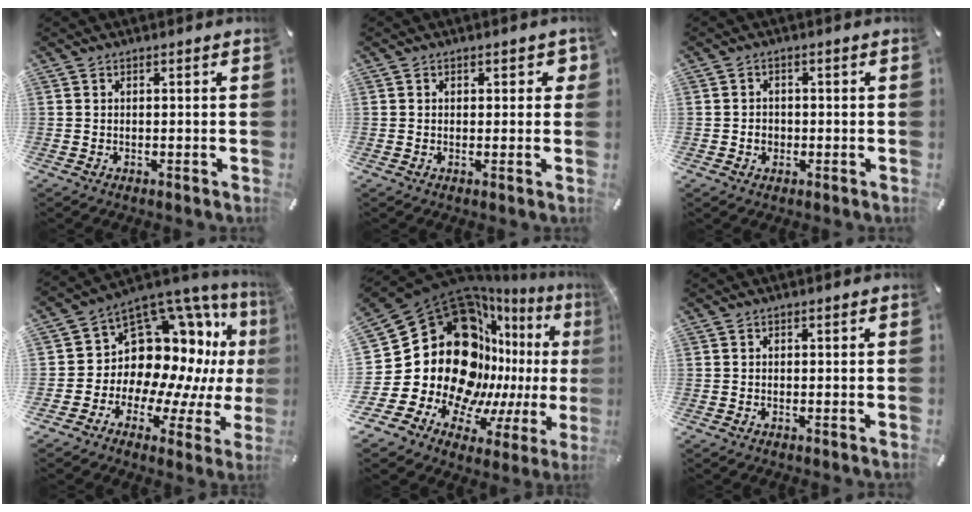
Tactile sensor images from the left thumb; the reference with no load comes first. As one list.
[{"total": 1.9, "force": [0.4, 1.4, 1.3], "torque": [-0.003, -0.003, -0.001]}, {"total": 2.6, "force": [-0.6, 2.3, 1.1], "torque": [-0.021, 0.005, -0.013]}, {"total": 14.2, "force": [5.5, 10.8, 7.4], "torque": [-0.105, -0.097, 0.112]}, {"total": 34.5, "force": [3.5, 24.2, 24.3], "torque": [-0.445, -0.100, 0.130]}, {"total": 0.0}]